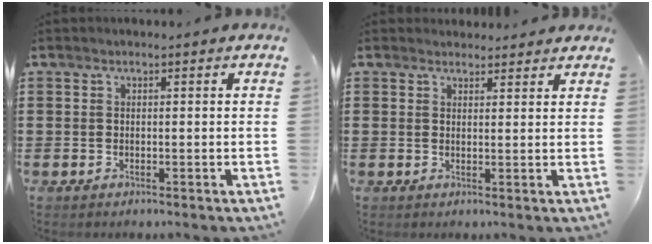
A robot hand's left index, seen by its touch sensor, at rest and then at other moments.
{"total": 2.0, "force": [1.9, 0.5, 0.1], "torque": [-0.005, 0.001, 0.038]}